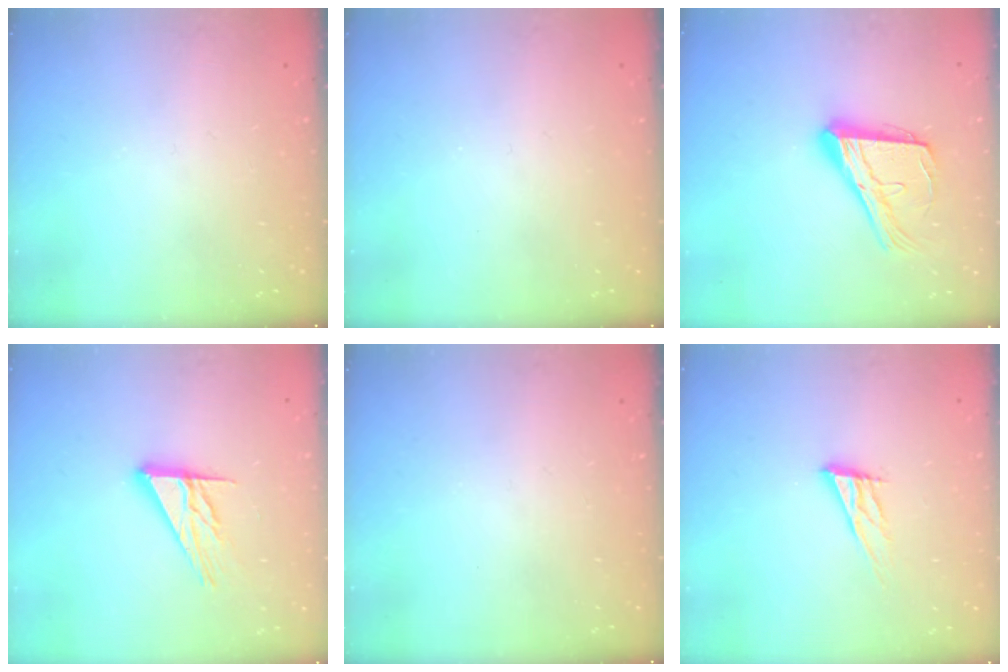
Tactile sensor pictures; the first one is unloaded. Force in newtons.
{"total": 0.0}
{"total": 17.9, "press": 17.8, "slide": 1.9}
{"total": 12.3, "press": 12.3, "slide": 1.2}
{"total": 0.0}
{"total": 11.0, "press": 10.7, "slide": 2.6}